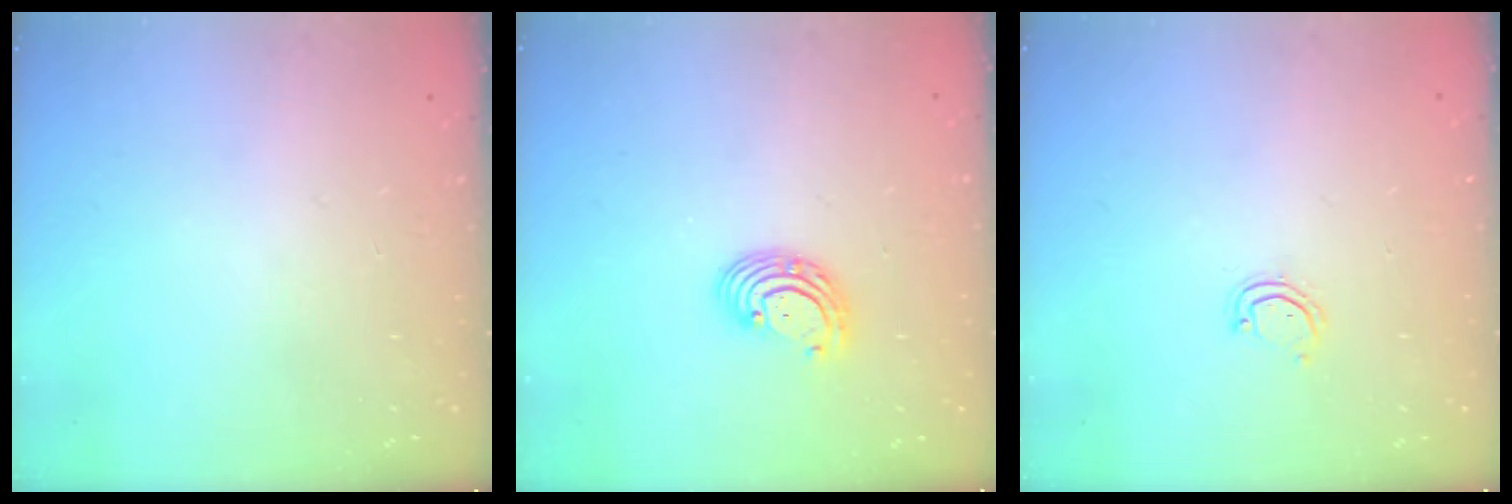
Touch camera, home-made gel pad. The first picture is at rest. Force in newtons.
{"total": 5.2, "press": 5.2, "slide": 0.5}
{"total": 3.5, "press": 3.5, "slide": 0.3}